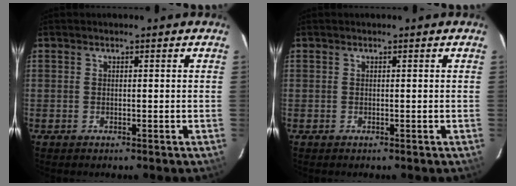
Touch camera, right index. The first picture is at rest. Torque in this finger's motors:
{"motor_torque": [0.00, 0.00, 0.01, 0.01]}